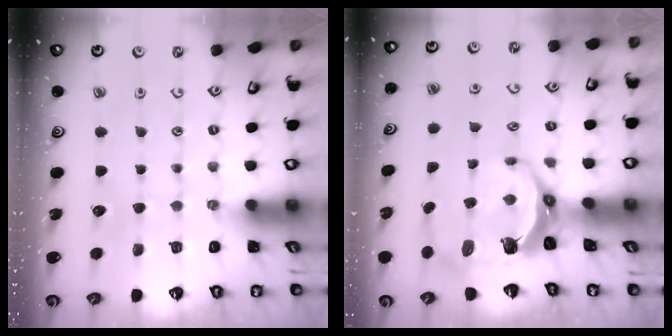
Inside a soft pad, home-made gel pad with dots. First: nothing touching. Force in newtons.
{"total": 9.4, "press": 8.0, "slide": 5.0}